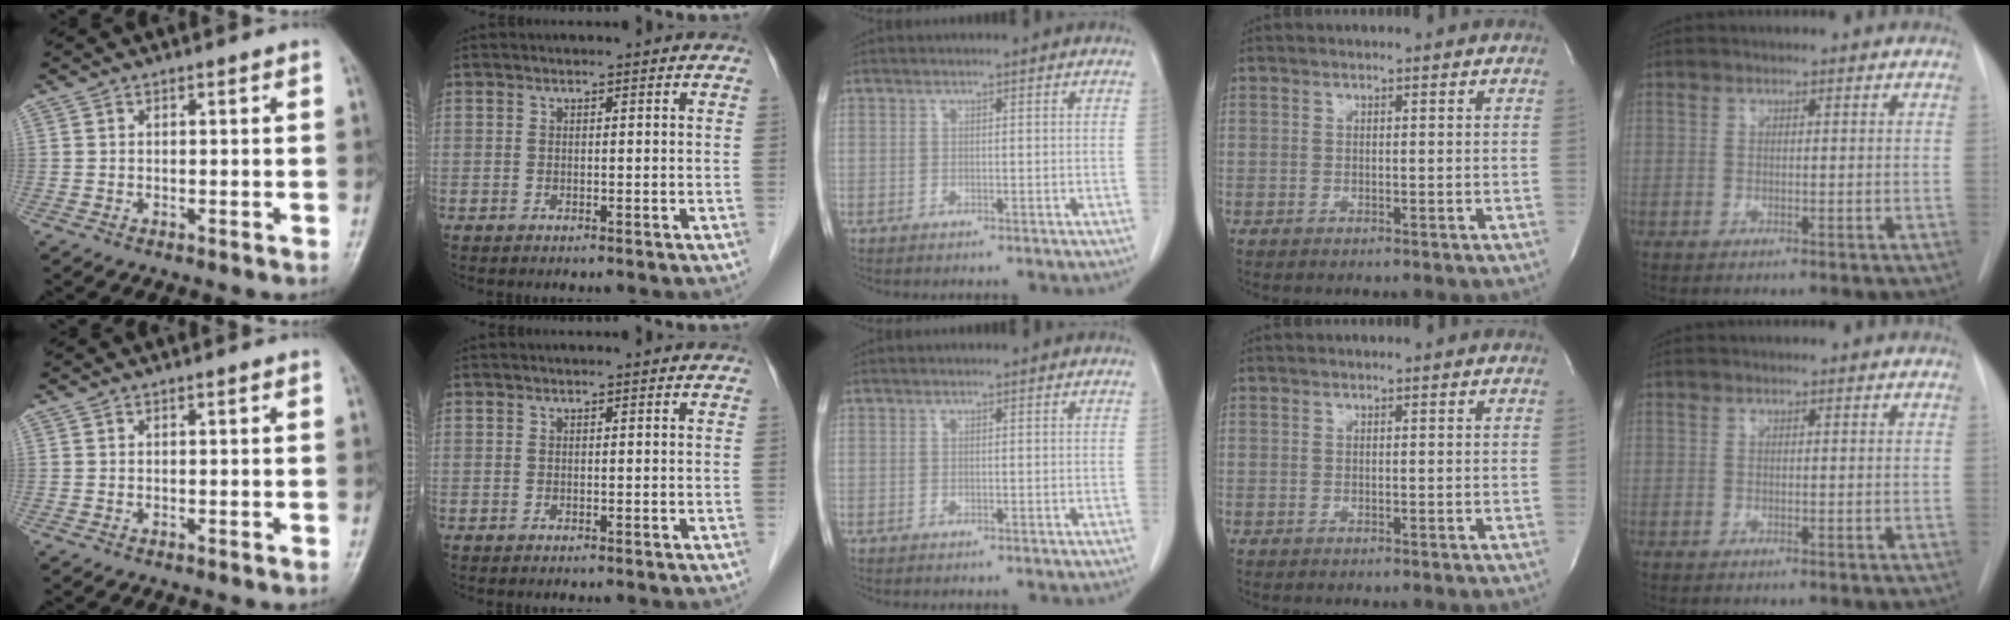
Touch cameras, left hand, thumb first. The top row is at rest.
{}